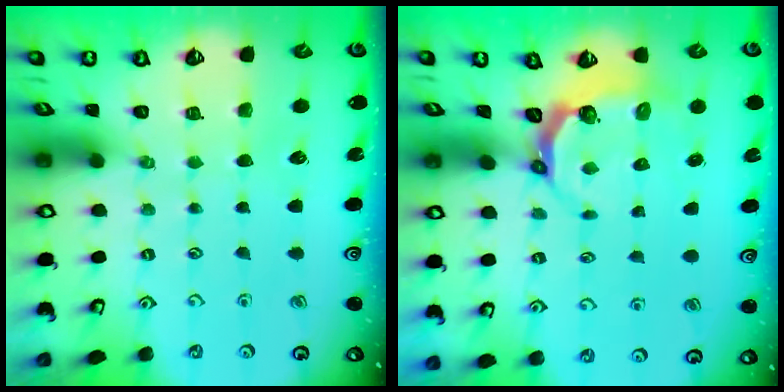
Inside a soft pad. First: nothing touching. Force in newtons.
{"total": 4.8, "press": 3.7, "slide": 3.1}